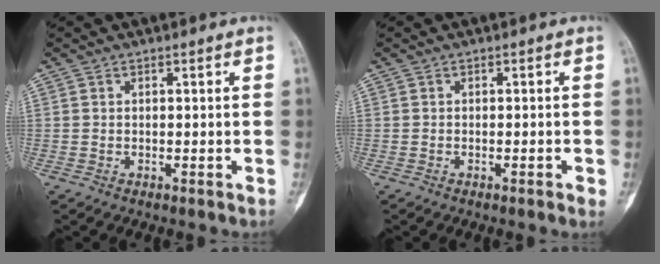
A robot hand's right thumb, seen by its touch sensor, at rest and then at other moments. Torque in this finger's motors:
{"motor_torque": [-0.36, -0.02, -0.17, -0.02, 0.04]}